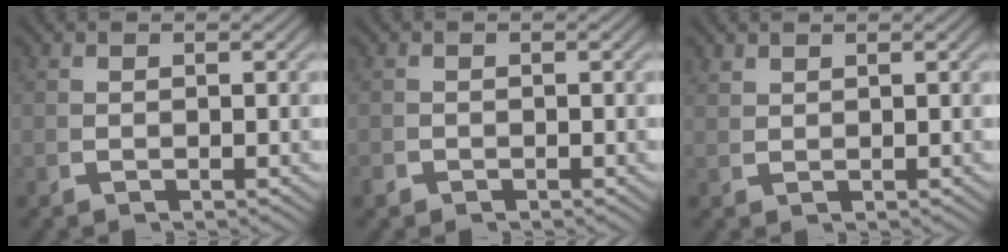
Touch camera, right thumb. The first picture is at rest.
{"total": 0.6, "force": [-0.6, 0.2, -0.1], "torque": [0.003, -0.005, -0.011]}
{"total": 1.4, "force": [1.4, -0.4, -0.1], "torque": [0.006, 0.006, 0.033]}